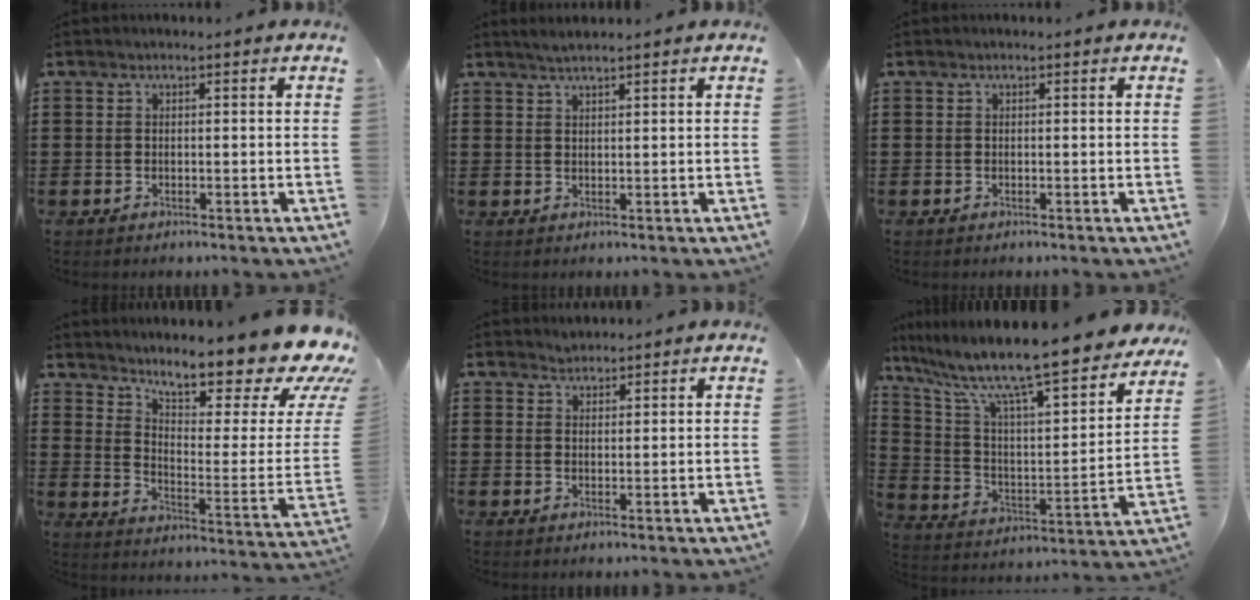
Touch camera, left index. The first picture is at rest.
{"total": 1.7, "force": [1.5, -0.1, 0.8], "torque": [-0.017, 0.002, 0.029]}
{"total": 0.0}
{"total": 14.0, "force": [11.6, 2.5, 7.4], "torque": [-0.119, -0.099, 0.192]}
{"total": 1.6, "force": [1.6, 0.3, -0.2], "torque": [0.001, 0.002, 0.033]}
{"total": 12.0, "force": [10.1, 0.6, 6.5], "torque": [-0.159, -0.081, 0.163]}